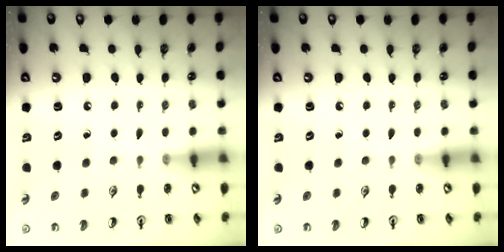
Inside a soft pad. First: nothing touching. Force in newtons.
{"total": 0.0}